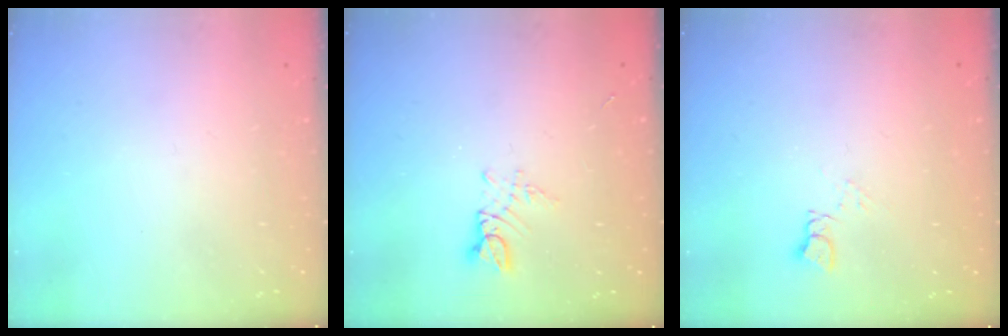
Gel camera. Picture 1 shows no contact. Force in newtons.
{"total": 2.8, "press": 2.8, "slide": 0.3}
{"total": 4.0, "press": 3.9, "slide": 0.6}